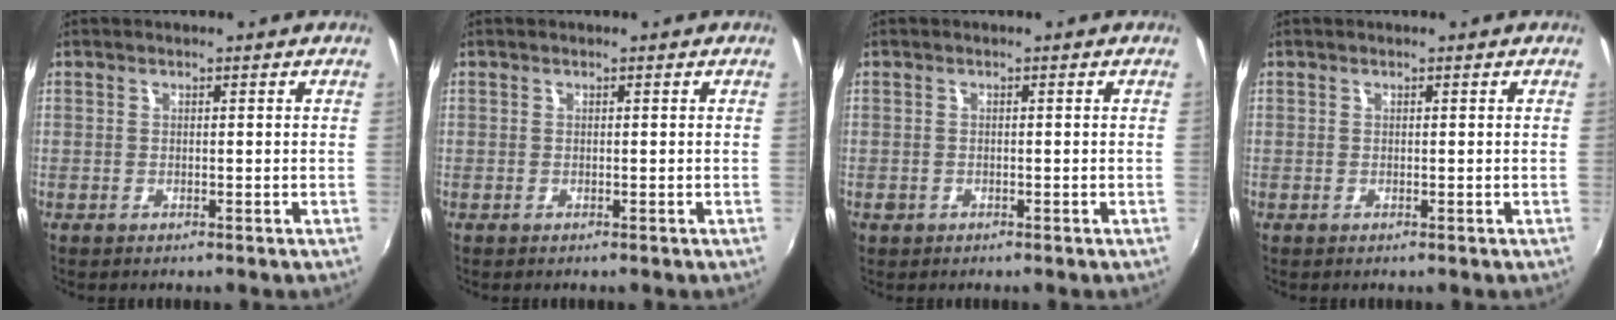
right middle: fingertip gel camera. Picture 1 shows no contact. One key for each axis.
{"total": 0.0}
{"total": 1.2, "fx": -0.6, "fy": 1.0, "fz": 0.2, "tx": -0.008, "ty": -0.003, "tz": -0.009}
{"total": 0.0}